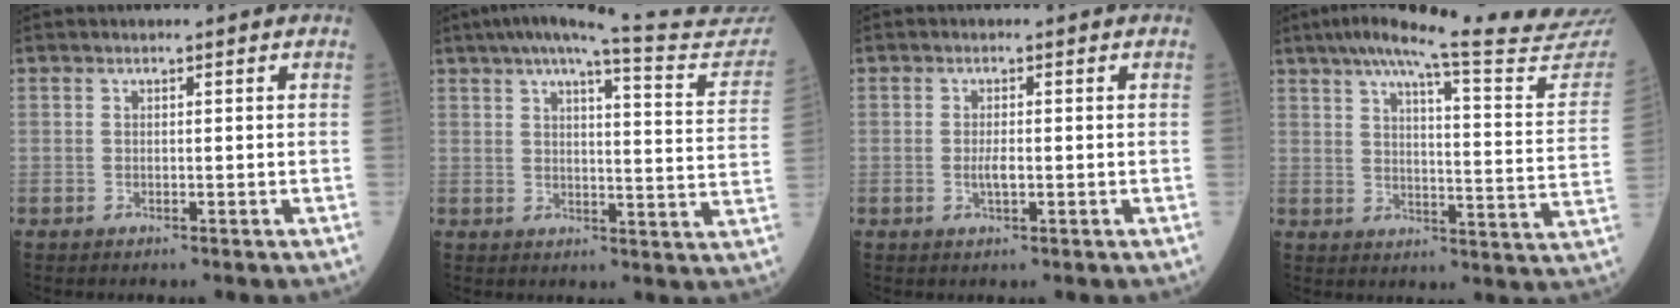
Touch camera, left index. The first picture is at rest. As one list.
[{"total": 19.6, "force": [18.2, 0.7, 7.3], "torque": [-0.098, -0.040, 0.210]}, {"total": 1.8, "force": [-0.3, 0.4, 1.7], "torque": [-0.037, -0.001, -0.003]}, {"total": 25.1, "force": [23.1, -0.8, 9.7], "torque": [-0.149, -0.083, 0.283]}]